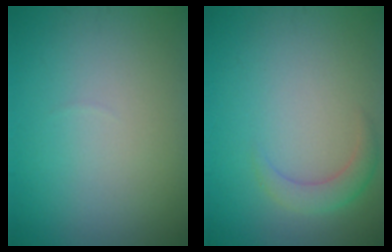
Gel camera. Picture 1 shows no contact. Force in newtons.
{"total": 2.2, "press": 2.2, "slide": 0.1}